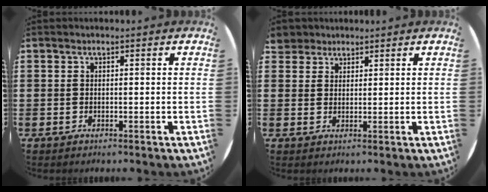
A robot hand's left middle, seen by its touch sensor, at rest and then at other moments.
{"total": 2.8, "force": [2.5, 1.3, 0.0], "torque": [0.002, 0.002, 0.047]}